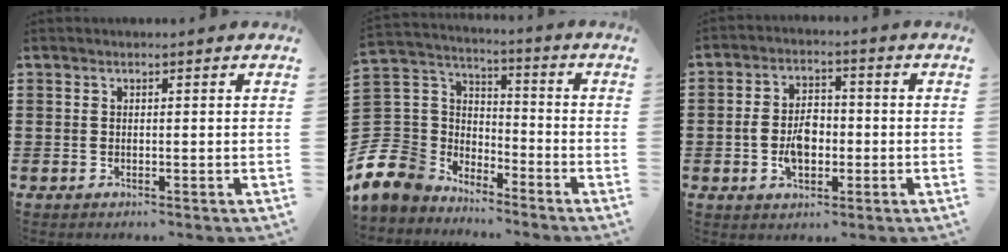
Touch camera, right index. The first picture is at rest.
{"total": 8.8, "force": [-4.9, 7.3, 0.7], "torque": [-0.082, -0.005, -0.101]}
{"total": 5.7, "force": [-1.1, 3.8, 4.0], "torque": [-0.083, 0.005, -0.027]}